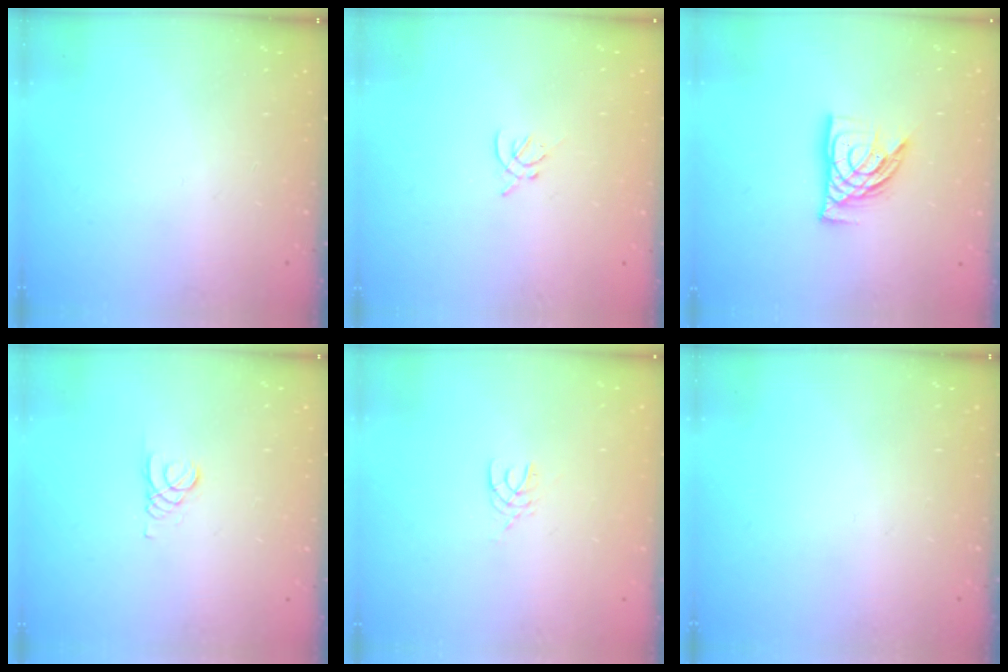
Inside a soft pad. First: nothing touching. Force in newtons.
{"total": 2.0, "press": 1.9, "slide": 0.5}
{"total": 11.3, "press": 11.2, "slide": 1.0}
{"total": 0.7, "press": 0.7, "slide": 0.1}
{"total": 2.5, "press": 2.5, "slide": 0.4}
{"total": 0.0}